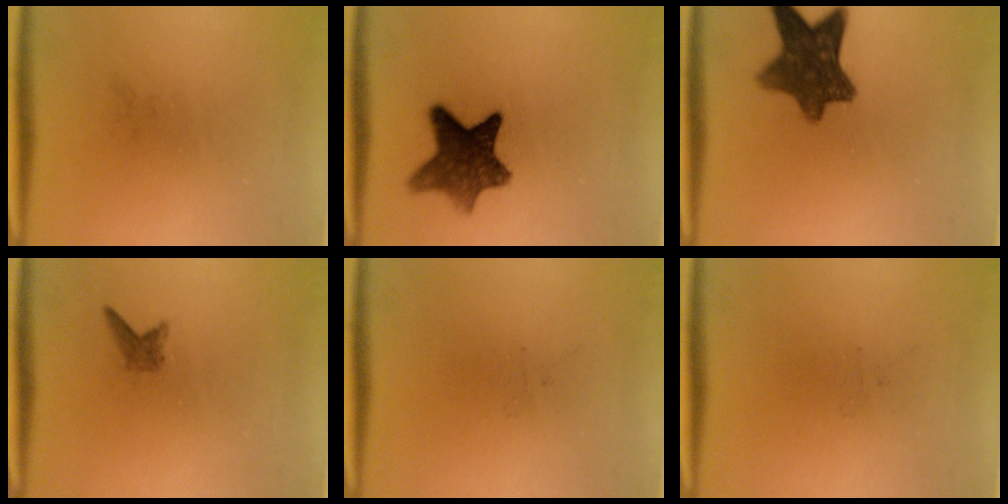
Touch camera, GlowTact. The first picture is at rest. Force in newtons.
{"total": 9.2}
{"total": 9.9}
{"total": 1.2}
{"total": 0.0}
{"total": 0.0}